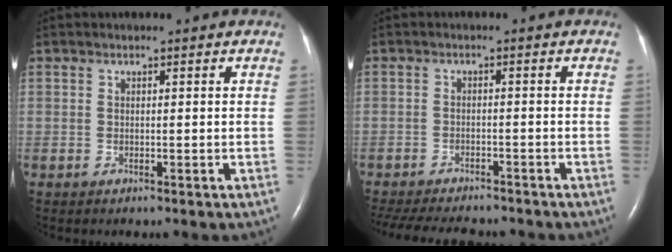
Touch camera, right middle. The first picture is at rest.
{"total": 13.9, "force": [-12.2, 3.5, 5.6], "torque": [-0.124, -0.014, -0.168]}